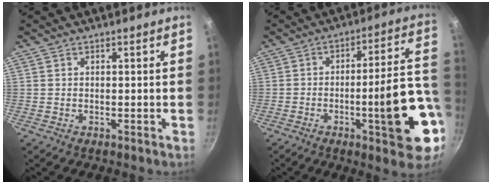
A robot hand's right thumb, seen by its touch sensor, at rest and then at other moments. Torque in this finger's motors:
{"motor_torque": [2.67, 2.20, 1.98, -0.79, 0.40]}